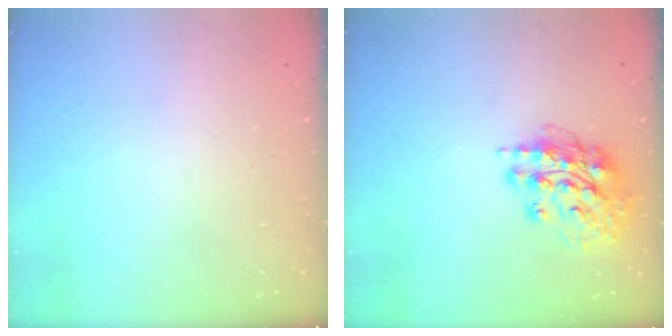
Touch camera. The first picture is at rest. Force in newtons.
{"total": 15.0, "press": 14.9, "slide": 1.6}